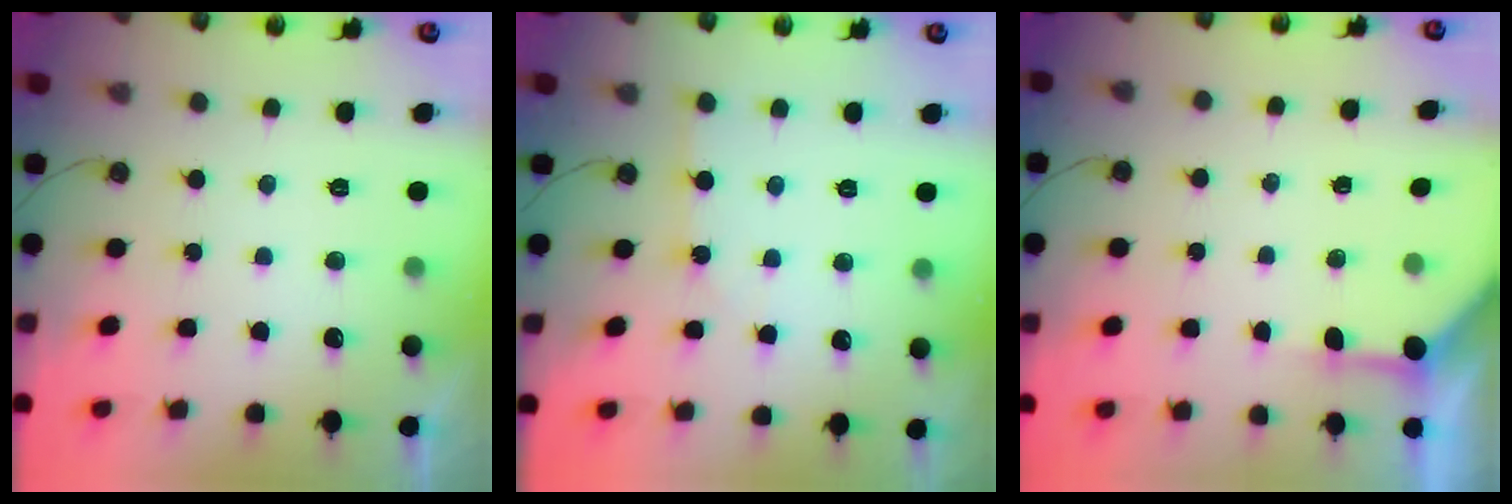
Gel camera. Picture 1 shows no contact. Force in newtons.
{"total": 2.8, "press": 2.8, "slide": 0.4}
{"total": 3.4, "press": 3.4, "slide": 0.3}